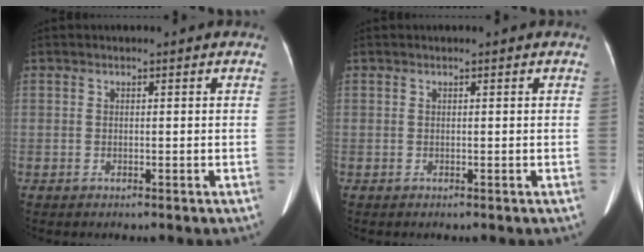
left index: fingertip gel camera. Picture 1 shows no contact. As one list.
[{"total": 0.0}]